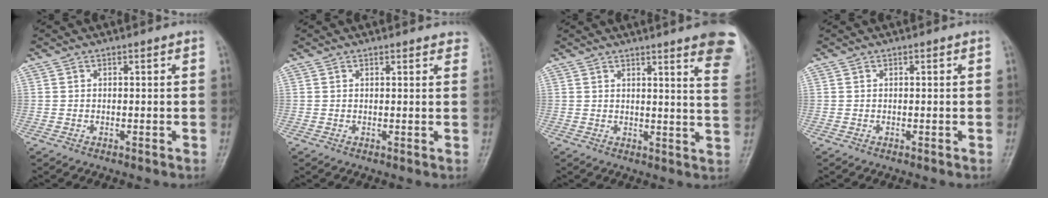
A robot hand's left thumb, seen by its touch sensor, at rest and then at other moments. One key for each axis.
{"total": 2.7, "fx": 2.4, "fy": 0.9, "fz": 0.8, "tx": 0.008, "ty": -0.005, "tz": 0.016}
{"total": 12.7, "fx": 8.5, "fy": 1.4, "fz": 9.3, "tx": -0.088, "ty": -0.039, "tz": 0.081}
{"total": 0.0}